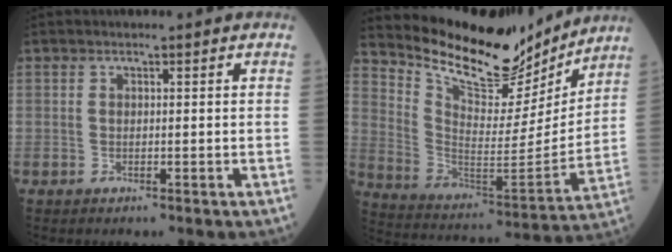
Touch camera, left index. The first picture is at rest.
{"total": 18.0, "force": [16.6, 4.3, 5.5], "torque": [-0.110, -0.041, 0.267]}